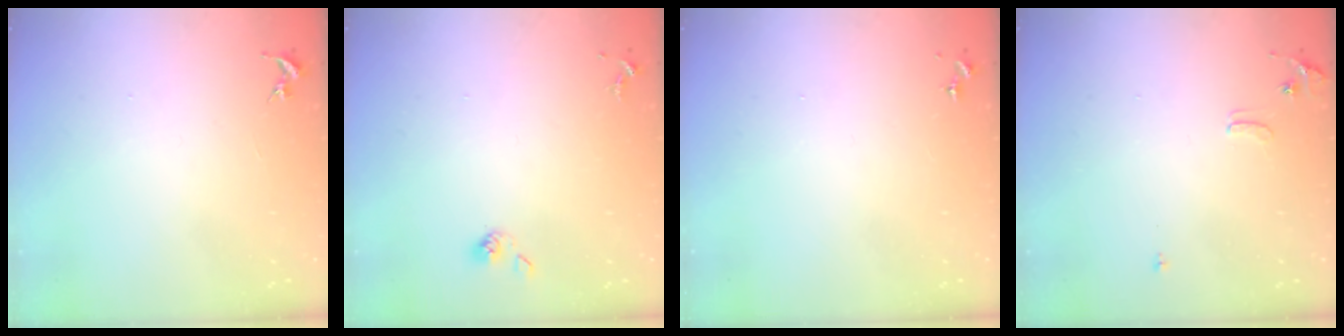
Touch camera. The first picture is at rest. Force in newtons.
{"total": 4.2, "press": 4.0, "slide": 1.1}
{"total": 0.0}
{"total": 6.1, "press": 6.0, "slide": 0.9}